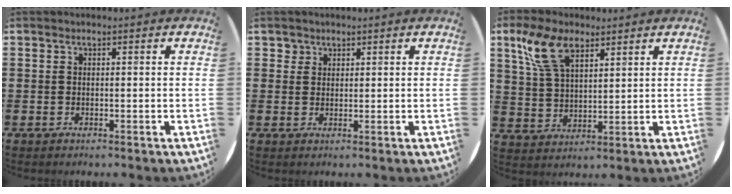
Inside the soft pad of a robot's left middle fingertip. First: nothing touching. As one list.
[{"total": 1.6, "force": [1.3, 0.9, -0.1], "torque": [0.007, -0.001, 0.024]}, {"total": 7.9, "force": [5.0, 3.6, 4.9], "torque": [-0.111, 0.005, 0.094]}]